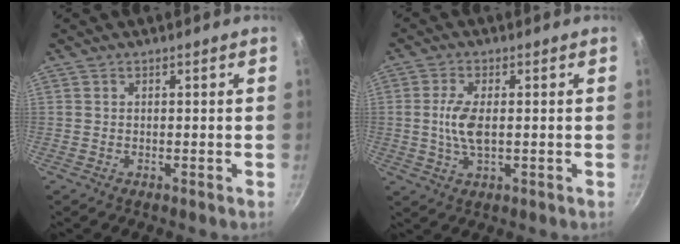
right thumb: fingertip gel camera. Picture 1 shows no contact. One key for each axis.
{"total": 6.2, "fx": 0.0, "fy": 2.8, "fz": 5.6, "tx": -0.120, "ty": -0.001, "tz": -0.002}